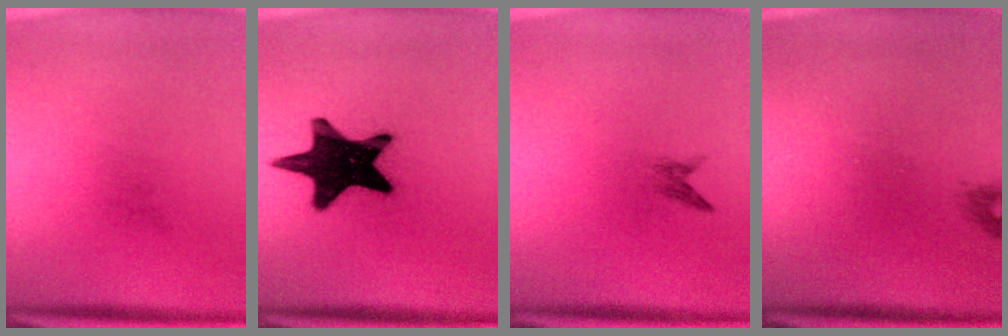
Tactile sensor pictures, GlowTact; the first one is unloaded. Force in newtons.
{"total": 19.5}
{"total": 0.9}
{"total": 0.9}